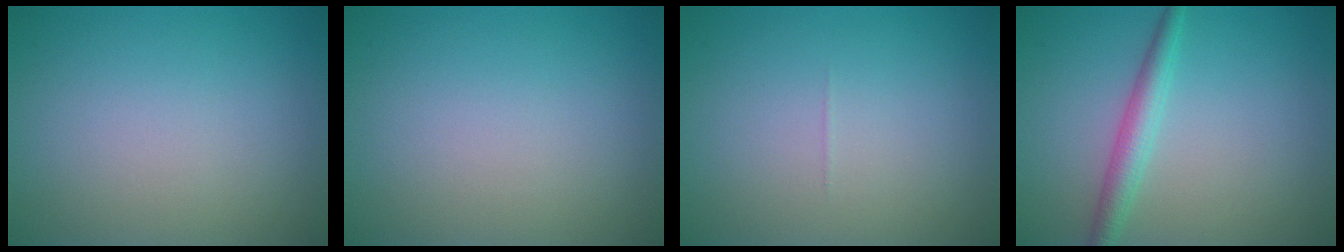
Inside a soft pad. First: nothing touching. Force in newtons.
{"total": 0.0}
{"total": 0.0}
{"total": 2.6, "press": 2.6, "slide": 0.1}